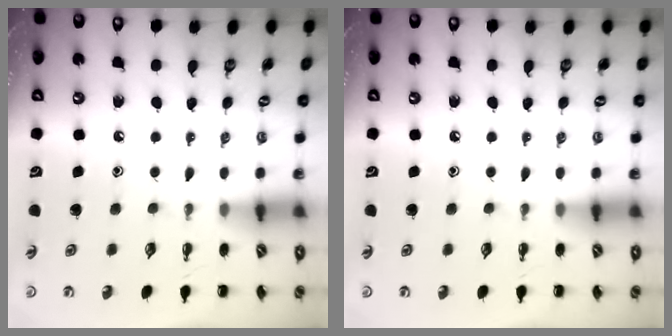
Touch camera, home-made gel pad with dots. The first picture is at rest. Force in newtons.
{"total": 0.0}